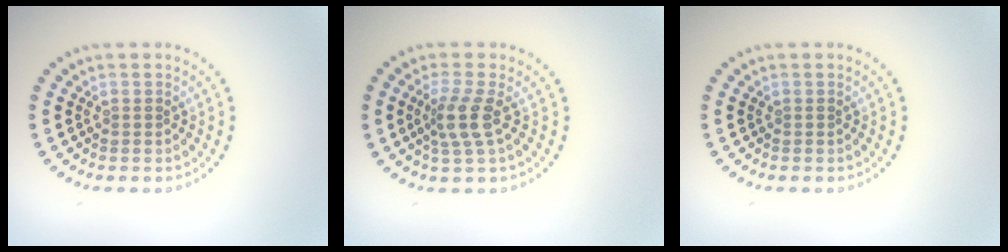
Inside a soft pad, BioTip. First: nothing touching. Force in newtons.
{"total": 2.7, "press": 2.0, "slide": 1.8}
{"total": 0.0}